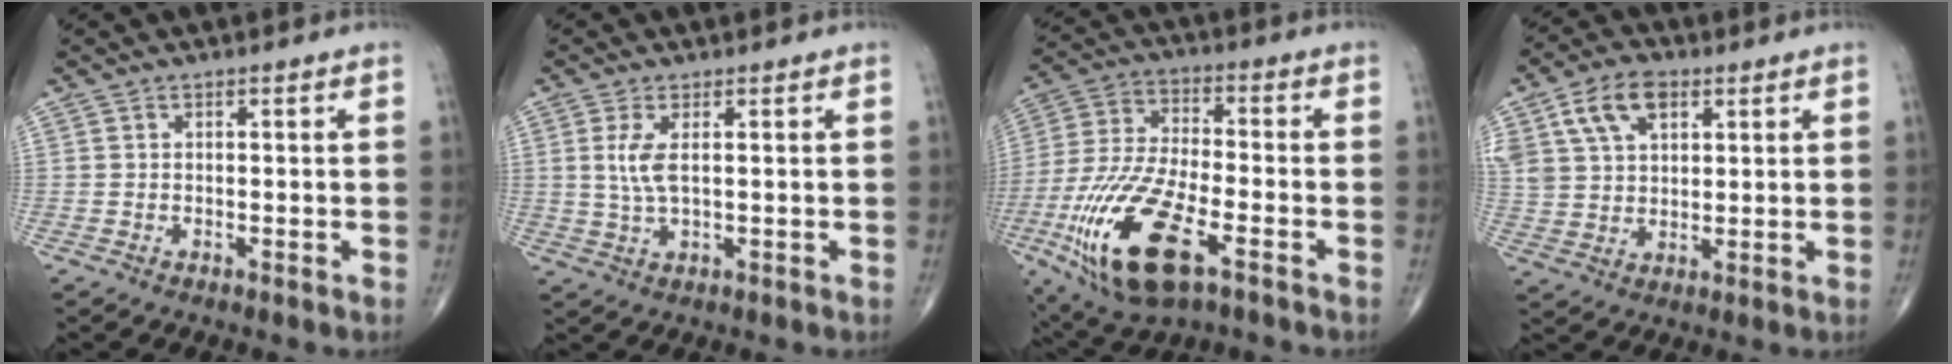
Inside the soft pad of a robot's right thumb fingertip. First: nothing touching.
{"total": 4.4, "force": [1.0, 1.5, 4.0], "torque": [-0.099, -0.005, 0.024]}
{"total": 20.9, "force": [-8.7, 7.9, 17.2], "torque": [-0.379, 0.004, -0.153]}
{"total": 11.4, "force": [5.2, 7.1, 7.3], "torque": [-0.127, -0.004, 0.098]}